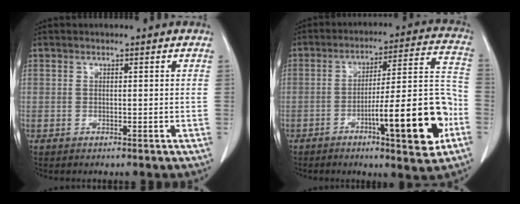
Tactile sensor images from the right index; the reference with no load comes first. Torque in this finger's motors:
{"motor_torque": [0.66, -0.26, 0.37, 0.15]}